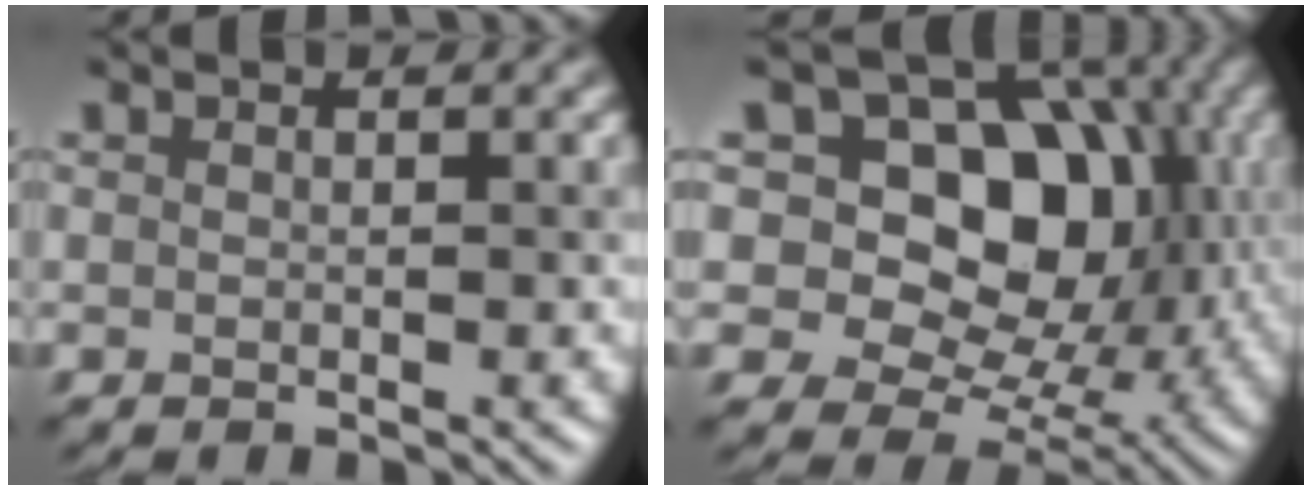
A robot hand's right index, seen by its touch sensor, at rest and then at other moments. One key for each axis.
{"total": 13.0, "fx": 3.5, "fy": 9.3, "fz": 8.4, "tx": -0.124, "ty": 0.019, "tz": 0.059}